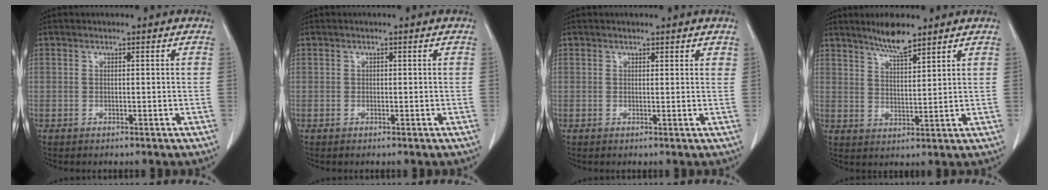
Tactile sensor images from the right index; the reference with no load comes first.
{"total": 0.0}
{"total": 1.3, "force": [1.1, 0.6, 0.4], "torque": [0.002, 0.002, 0.011]}
{"total": 5.8, "force": [4.7, 0.6, 3.2], "torque": [-0.062, 0.000, 0.086]}